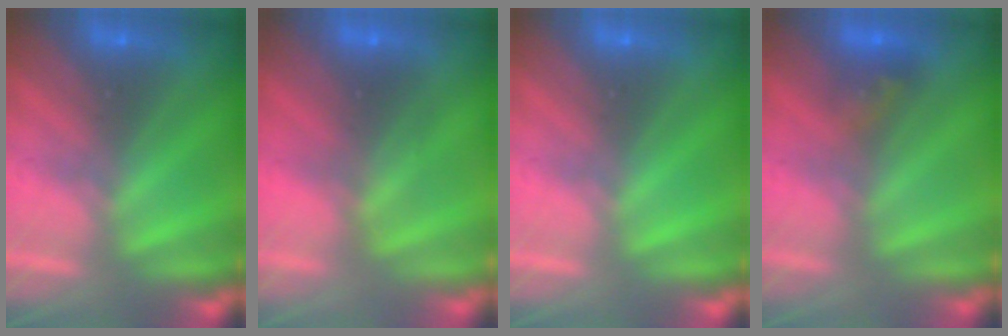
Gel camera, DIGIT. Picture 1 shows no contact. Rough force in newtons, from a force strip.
{"total": 2.7}
{"total": 0.0}
{"total": 3.0}